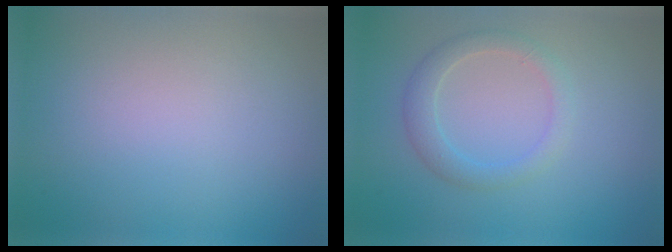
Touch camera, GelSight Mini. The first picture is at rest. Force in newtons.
{"total": 2.3, "press": 2.3, "slide": 0.0}